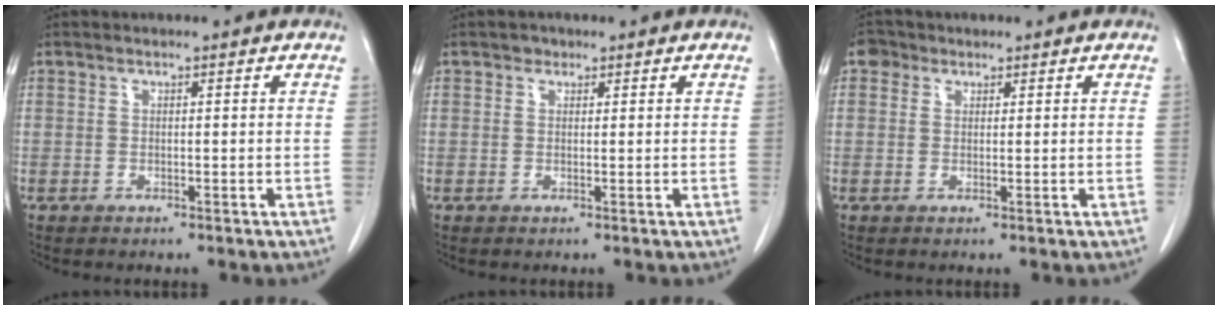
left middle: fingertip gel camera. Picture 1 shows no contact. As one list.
[{"total": 1.0, "force": [0.6, 0.8, 0.1], "torque": [0.003, -0.001, 0.006]}, {"total": 2.3, "force": [1.2, 1.9, 0.5], "torque": [-0.009, 0.009, 0.017]}]